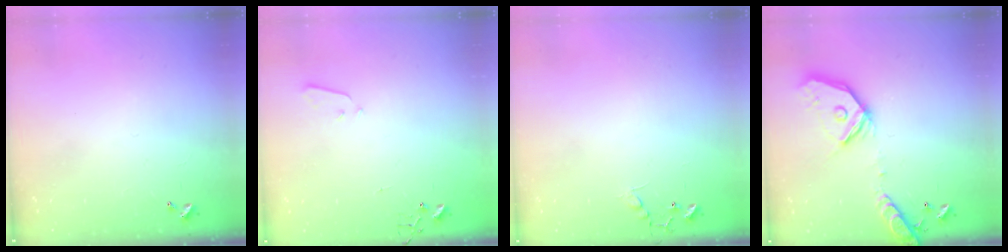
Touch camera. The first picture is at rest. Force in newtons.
{"total": 2.1, "press": 2.1, "slide": 0.3}
{"total": 6.7, "press": 6.7, "slide": 0.4}
{"total": 18.4, "press": 18.2, "slide": 3.1}